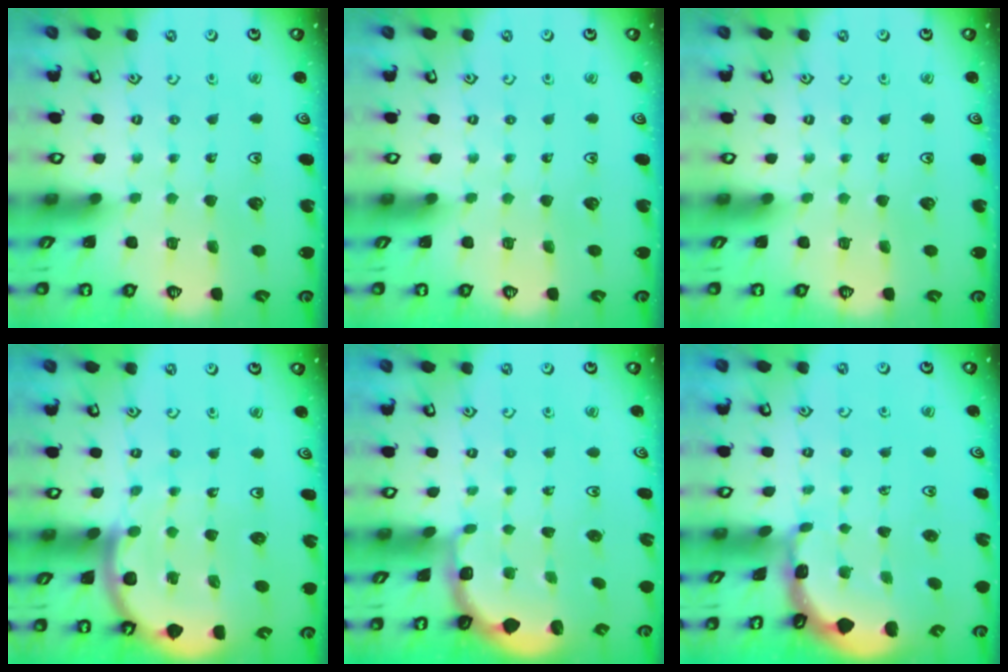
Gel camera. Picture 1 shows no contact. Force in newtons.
{"total": 0.0}
{"total": 0.0}
{"total": 8.3, "press": 8.2, "slide": 1.0}
{"total": 1.9, "press": 1.8, "slide": 0.7}
{"total": 1.2, "press": 1.2, "slide": 0.1}